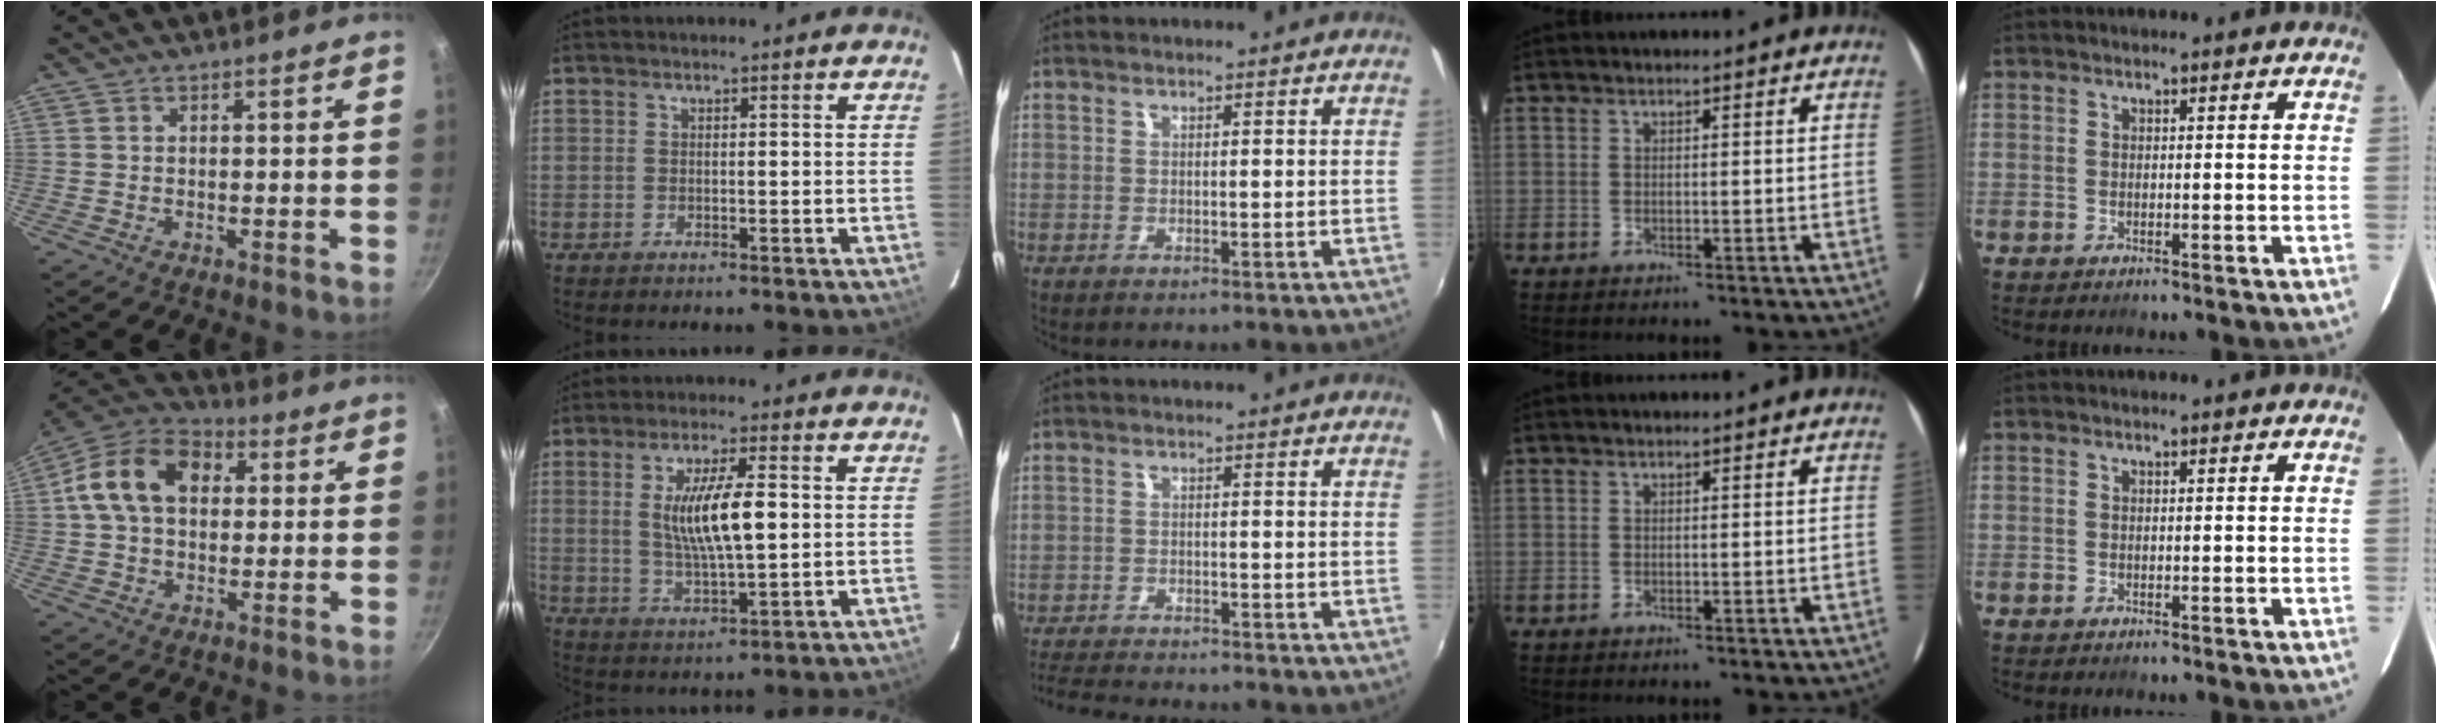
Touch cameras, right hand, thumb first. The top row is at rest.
{"thumb": {"total": 15.0, "force": [2.8, 10.7, 10.1], "torque": [-0.149, 0.027, 0.028]}, "index": {"total": 10.4, "force": [1.2, 2.3, 10.1], "torque": [-0.183, -0.004, 0.027]}, "middle": {"total": 8.3, "force": [-7.8, 0.9, 2.7], "torque": [-0.079, -0.015, -0.132]}}